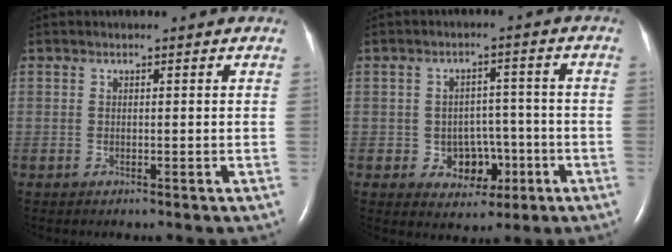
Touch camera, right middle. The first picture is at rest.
{"total": 5.8, "force": [-1.9, 4.5, 3.1], "torque": [-0.040, 0.018, -0.019]}